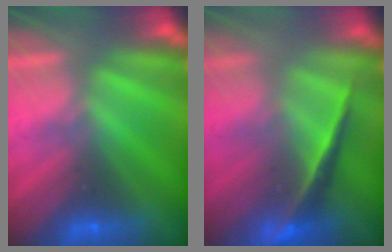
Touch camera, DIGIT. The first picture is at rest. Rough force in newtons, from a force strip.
{"total": 2.0}